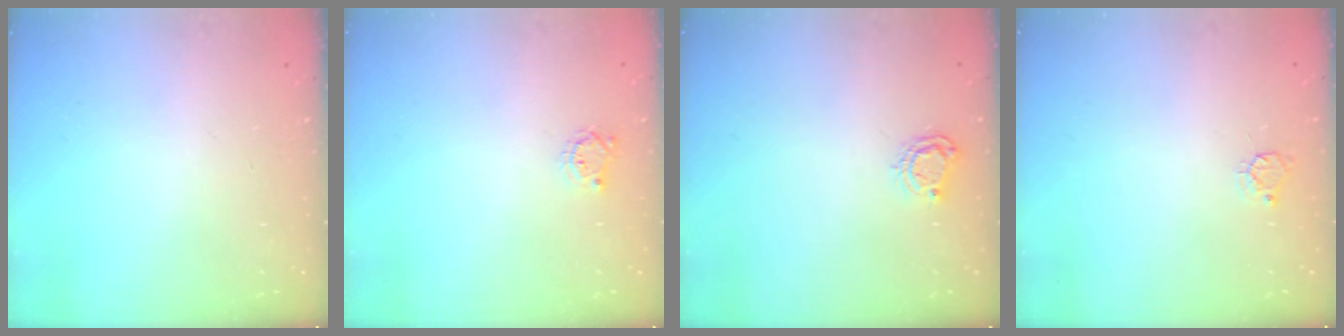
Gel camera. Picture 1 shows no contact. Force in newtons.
{"total": 3.9, "press": 3.8, "slide": 0.5}
{"total": 5.0, "press": 5.0, "slide": 0.6}
{"total": 3.8, "press": 3.8, "slide": 0.4}